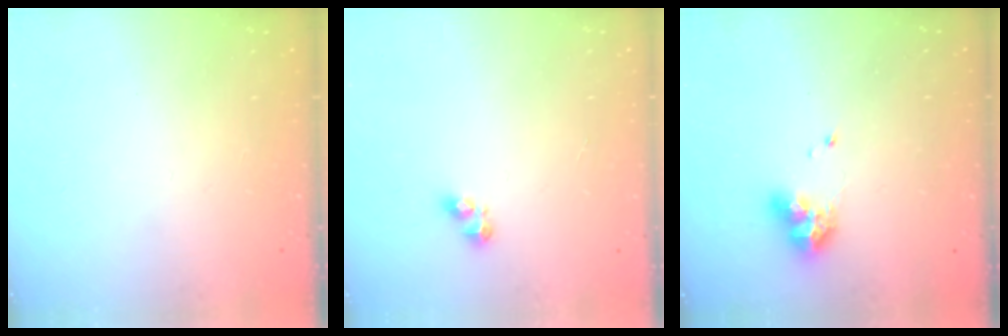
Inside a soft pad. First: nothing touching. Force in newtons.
{"total": 3.5, "press": 3.5, "slide": 0.4}
{"total": 8.2, "press": 8.1, "slide": 1.2}